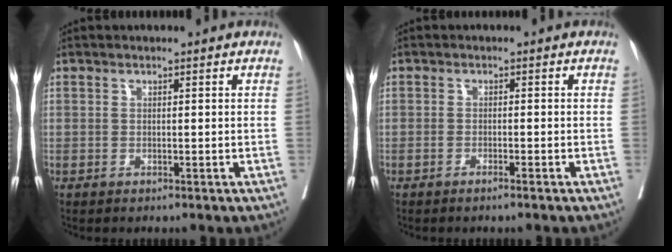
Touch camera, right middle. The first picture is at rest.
{"total": 1.5, "force": [-1.2, -0.1, 1.0], "torque": [-0.019, 0.000, -0.018]}